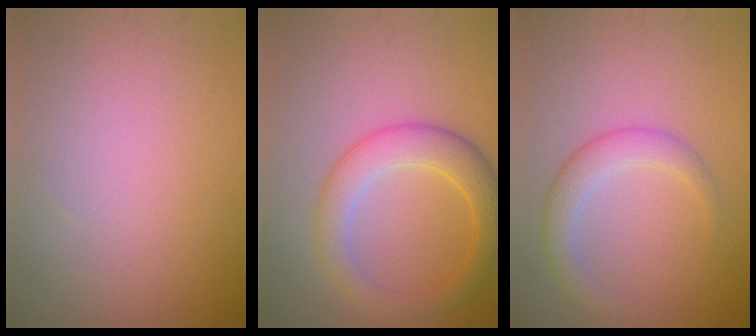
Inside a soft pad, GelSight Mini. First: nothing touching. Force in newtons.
{"total": 4.6, "press": 4.6, "slide": 0.3}
{"total": 2.8, "press": 2.8, "slide": 0.1}